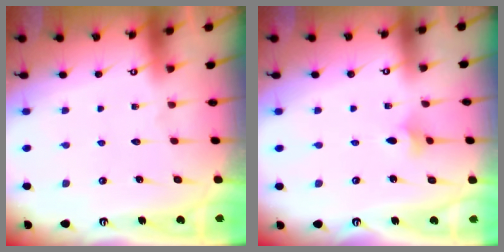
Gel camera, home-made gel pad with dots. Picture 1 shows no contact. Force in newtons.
{"total": 2.7, "press": 2.6, "slide": 0.7}